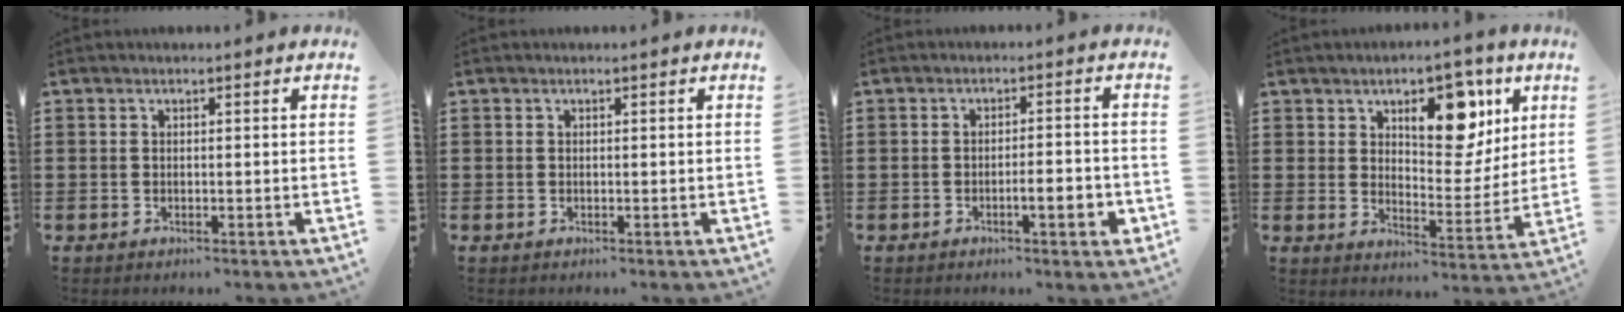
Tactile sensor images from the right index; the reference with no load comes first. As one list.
[{"total": 0.0}, {"total": 4.0, "force": [-1.6, 0.9, 3.6], "torque": [-0.050, -0.001, -0.029]}, {"total": 10.8, "force": [5.7, 5.1, 7.6], "torque": [-0.117, -0.010, 0.094]}]